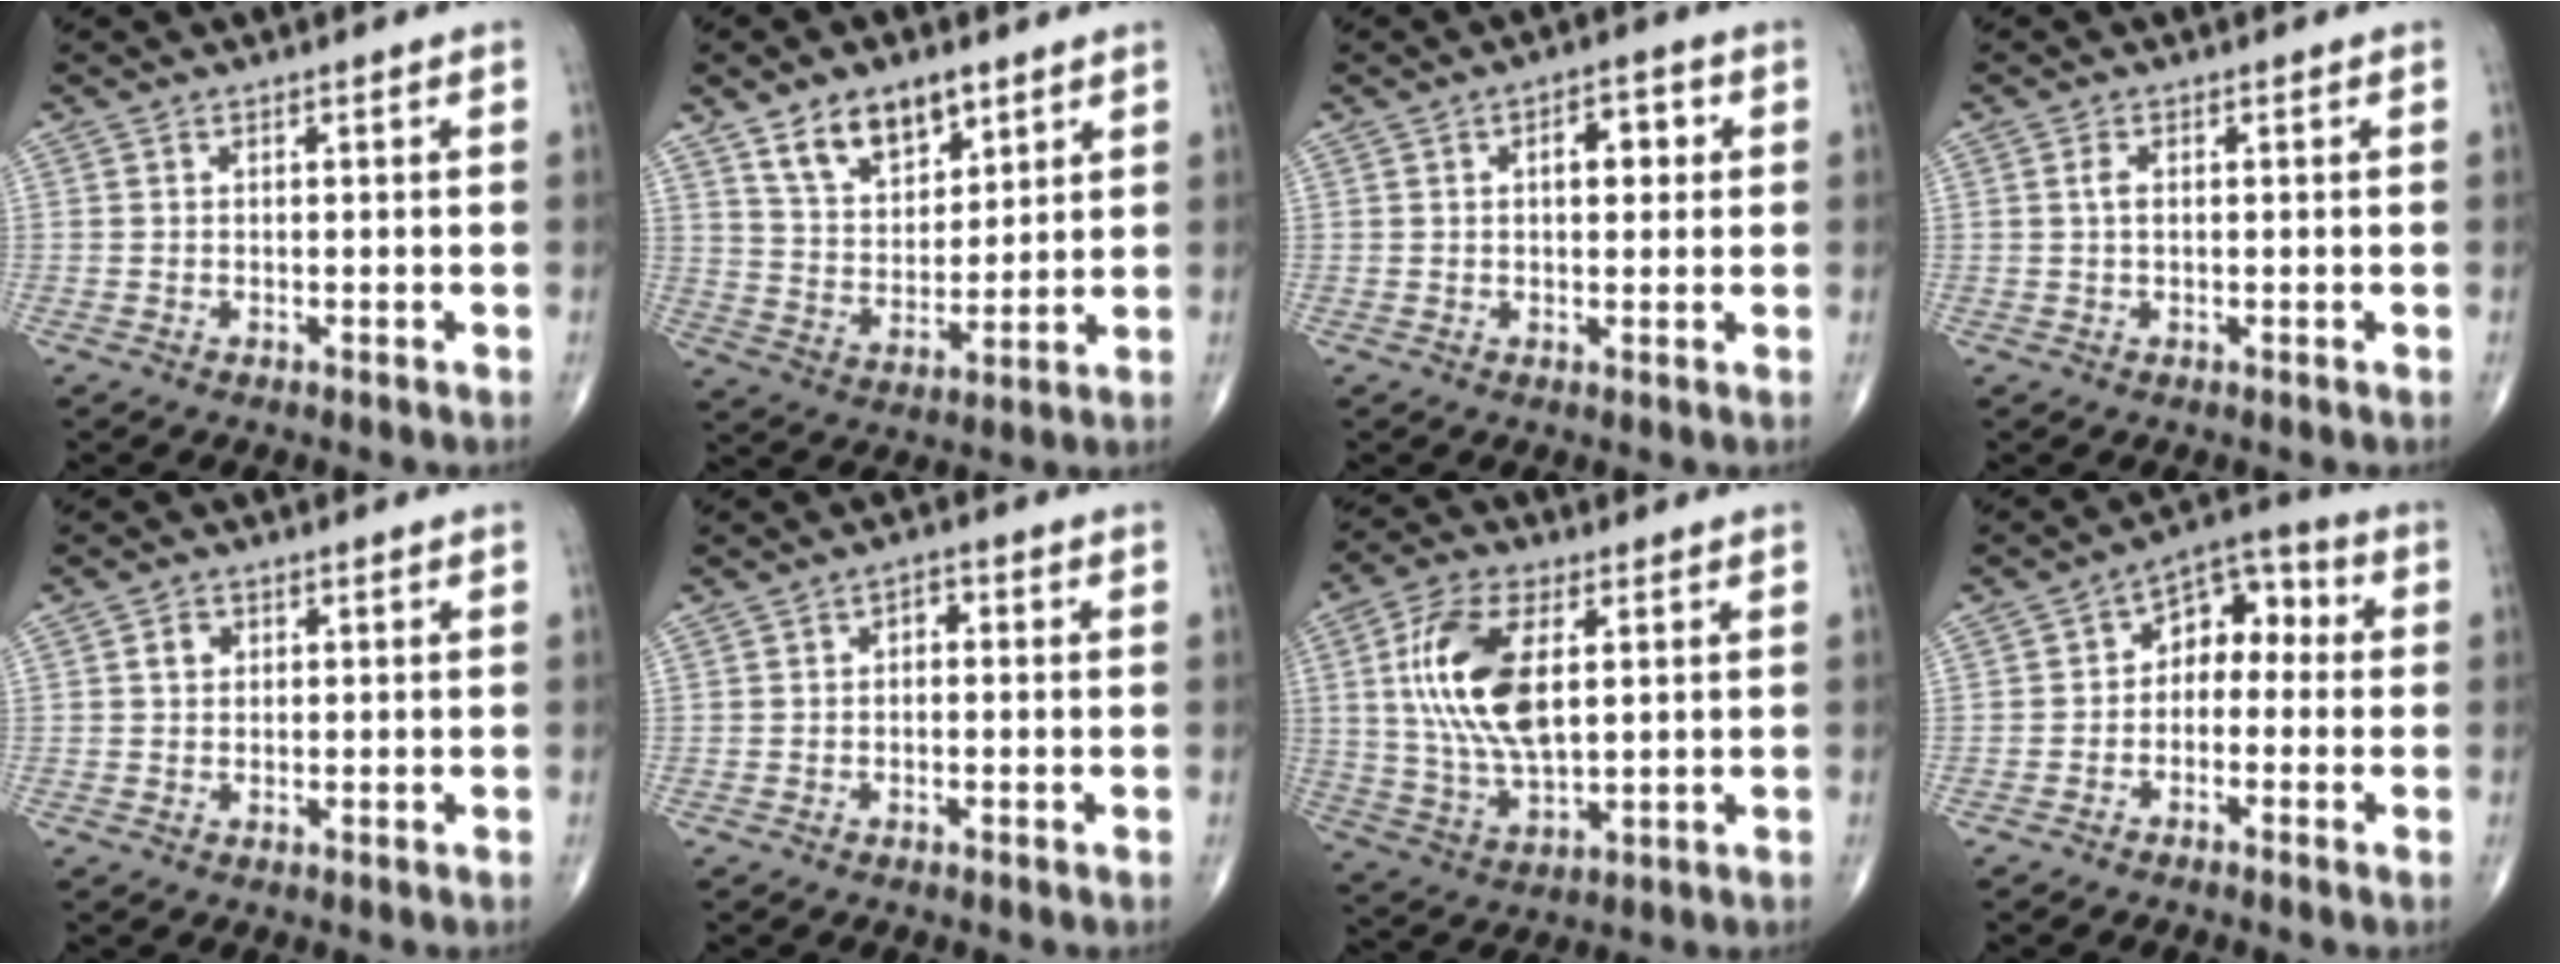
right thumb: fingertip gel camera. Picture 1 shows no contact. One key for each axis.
{"total": 11.8, "fx": 7.1, "fy": 6.7, "fz": 6.6, "tx": -0.086, "ty": -0.040, "tz": 0.134}
{"total": 5.3, "fx": 1.1, "fy": 3.0, "fz": 4.3, "tx": -0.040, "ty": 0.007, "tz": 0.012}
{"total": 0.8, "fx": 0.3, "fy": 0.3, "fz": 0.7, "tx": -0.018, "ty": 0.003, "tz": 0.006}
{"total": 2.0, "fx": 0.5, "fy": 1.7, "fz": 1.0, "tx": -0.009, "ty": 0.003, "tz": 0.006}
{"total": 2.0, "fx": 0.0, "fy": 1.3, "fz": 1.5, "tx": -0.008, "ty": 0.009, "tz": -0.010}
{"total": 15.4, "fx": 3.2, "fy": 7.5, "fz": 13.1, "tx": -0.258, "ty": -0.007, "tz": 0.065}
{"total": 8.0, "fx": -0.5, "fy": 5.5, "fz": 5.8, "tx": -0.048, "ty": 0.043, "tz": -0.028}